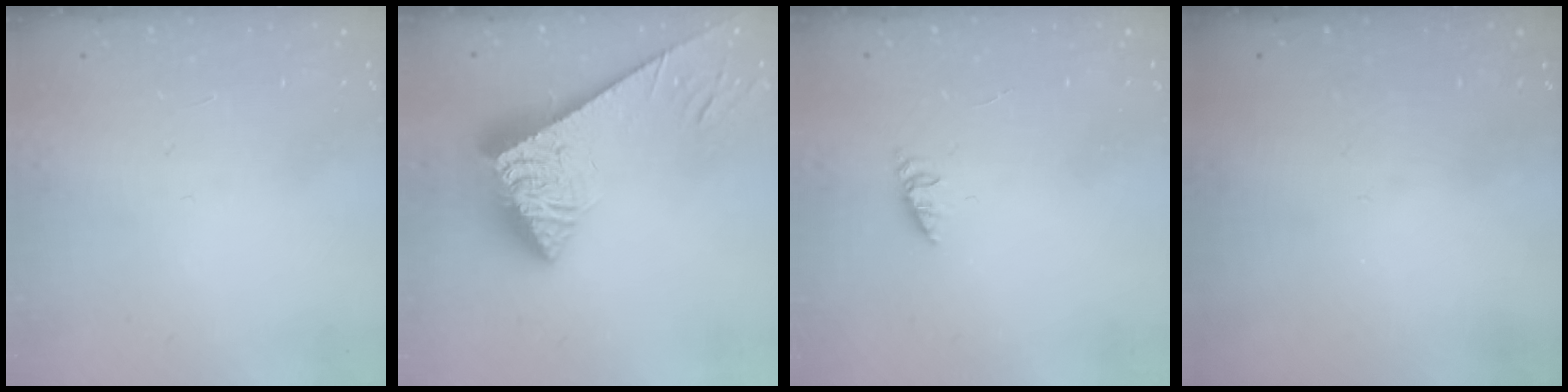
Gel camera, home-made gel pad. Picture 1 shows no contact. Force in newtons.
{"total": 6.2, "press": 6.1, "slide": 0.9}
{"total": 1.6, "press": 1.6, "slide": 0.4}
{"total": 0.0}